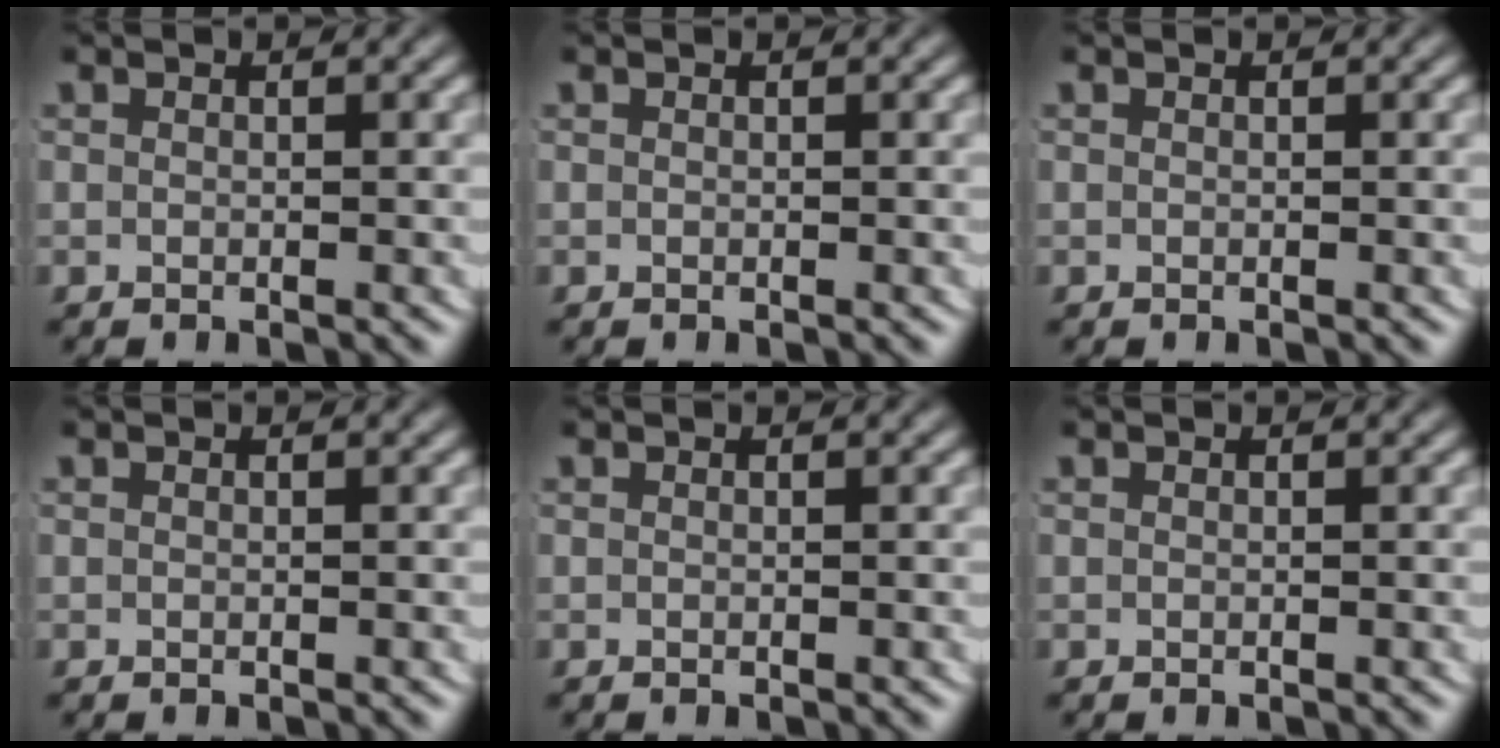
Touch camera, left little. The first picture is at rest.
{"total": 0.0}
{"total": 0.0}
{"total": 0.0}
{"total": 0.0}
{"total": 0.0}